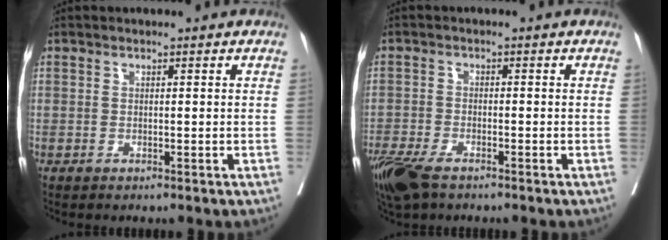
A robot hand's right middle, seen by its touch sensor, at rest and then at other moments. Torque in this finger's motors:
{"motor_torque": [0.89, -0.84, 0.23, 0.15]}